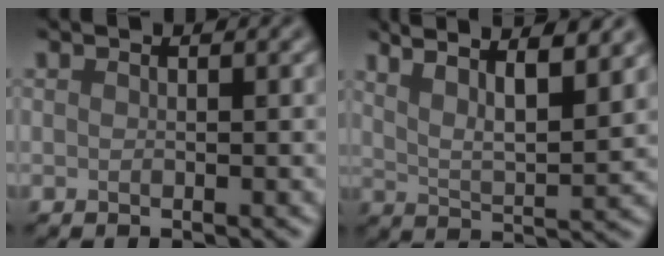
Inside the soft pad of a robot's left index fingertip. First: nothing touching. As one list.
[{"total": 9.2, "force": [6.3, 2.6, 6.2], "torque": [-0.073, 0.025, 0.067]}]